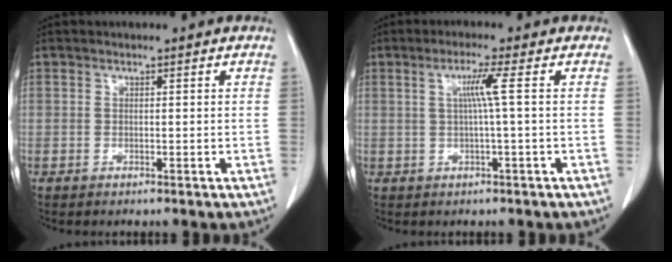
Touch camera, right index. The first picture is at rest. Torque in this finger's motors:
{"motor_torque": [0.39, -0.06, 0.18, 0.05]}